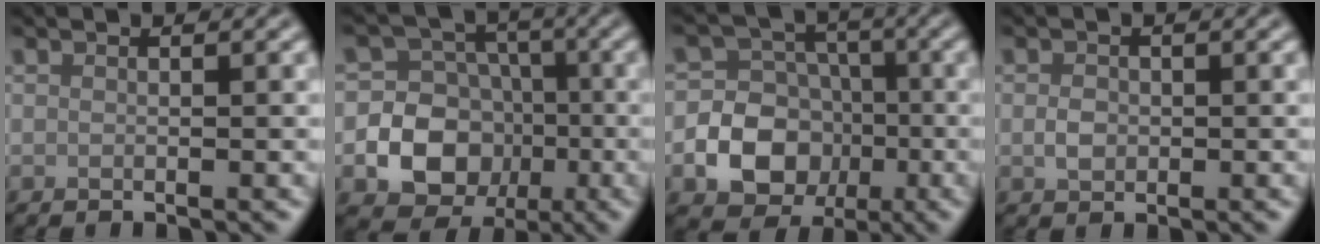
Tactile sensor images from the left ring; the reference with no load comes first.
{"total": 11.7, "force": [-3.0, 10.7, 3.8], "torque": [-0.069, -0.013, -0.066]}
{"total": 10.1, "force": [-2.8, 9.0, 3.6], "torque": [-0.053, -0.009, -0.072]}
{"total": 1.6, "force": [-0.1, 1.3, 1.0], "torque": [-0.020, -0.001, -0.006]}